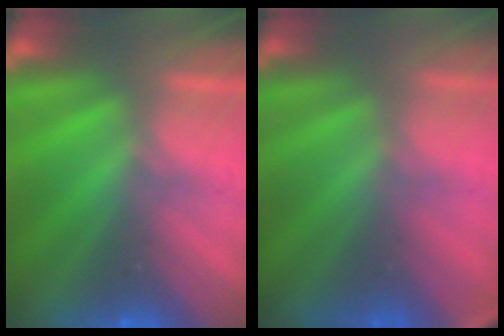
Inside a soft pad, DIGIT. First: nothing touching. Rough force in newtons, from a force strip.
{"total": 2.8}